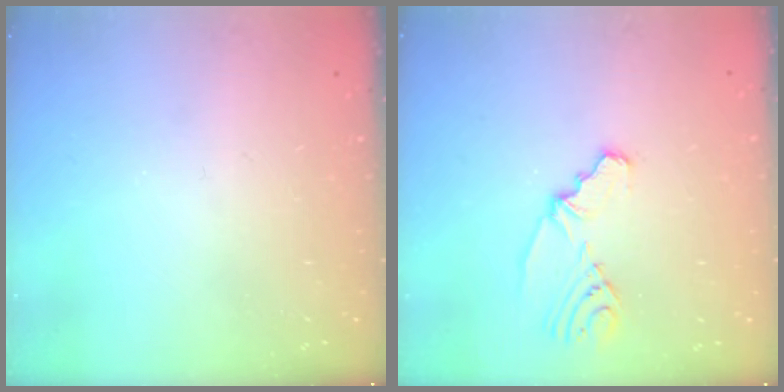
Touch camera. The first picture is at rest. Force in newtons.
{"total": 4.7, "press": 2.3, "slide": 4.1}